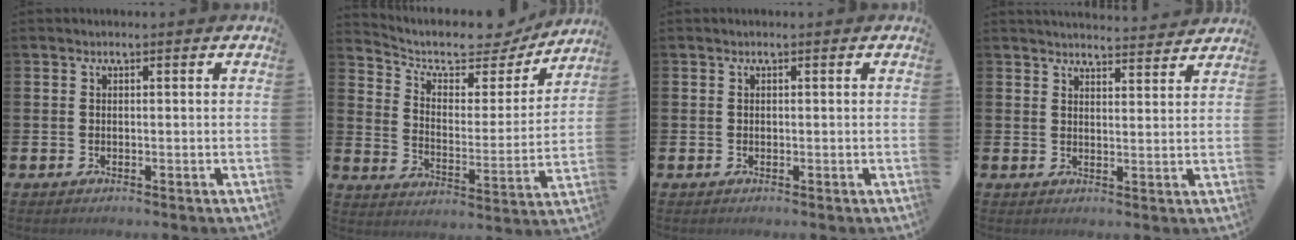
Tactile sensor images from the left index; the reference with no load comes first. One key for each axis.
{"total": 8.2, "fx": 7.3, "fy": 3.0, "fz": 2.4, "tx": -0.077, "ty": -0.058, "tz": 0.122}
{"total": 0.0}
{"total": 3.9, "fx": 3.9, "fy": 0.1, "fz": -0.1, "tx": 0.002, "ty": -0.029, "tz": 0.068}